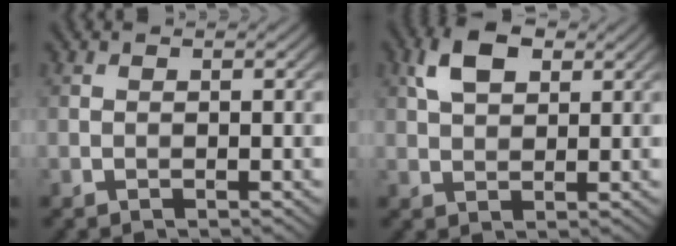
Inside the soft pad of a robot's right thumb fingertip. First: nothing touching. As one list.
[{"total": 5.5, "force": [2.4, 3.1, 3.8], "torque": [-0.082, 0.008, 0.040]}]